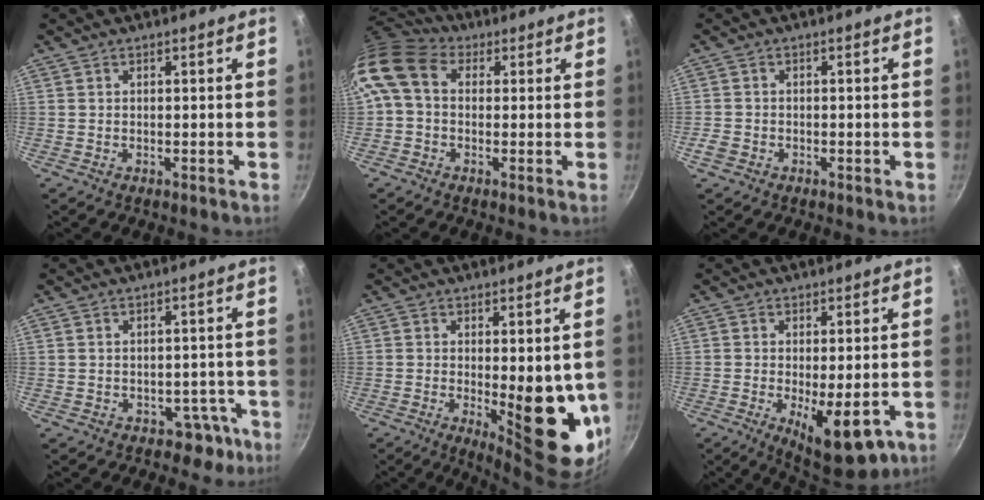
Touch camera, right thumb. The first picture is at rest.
{"total": 11.3, "force": [2.0, 8.5, 7.2], "torque": [-0.138, 0.023, 0.016]}
{"total": 2.2, "force": [-1.1, 1.6, 1.0], "torque": [-0.024, 0.003, -0.021]}
{"total": 4.6, "force": [-2.5, 3.6, 1.4], "torque": [0.025, 0.043, -0.010]}
{"total": 14.3, "force": [-1.2, 5.2, 13.3], "torque": [-0.152, -0.028, -0.002]}
{"total": 11.8, "force": [-4.0, 4.4, 10.2], "torque": [-0.132, -0.009, -0.043]}